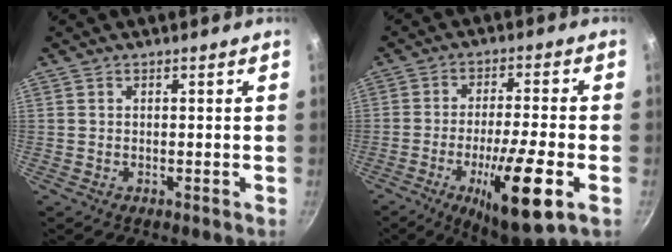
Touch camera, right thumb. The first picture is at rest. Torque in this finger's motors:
{"motor_torque": [1.07, 0.94, 2.41, -0.36, 0.94]}